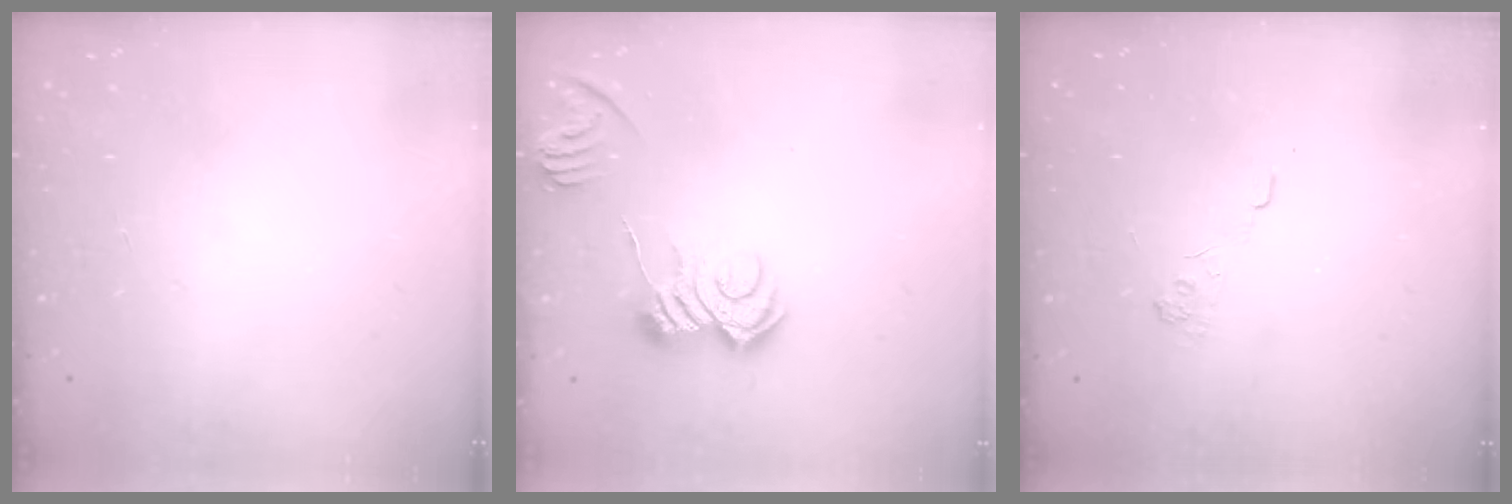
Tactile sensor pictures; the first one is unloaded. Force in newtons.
{"total": 9.8, "press": 9.8, "slide": 0.2}
{"total": 3.7, "press": 3.4, "slide": 1.4}